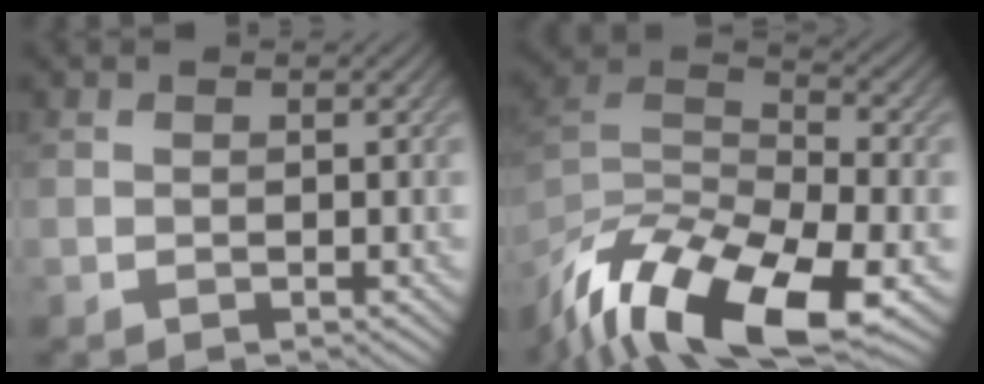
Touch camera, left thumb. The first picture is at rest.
{"total": 16.6, "force": [-10.9, 6.3, 10.9], "torque": [-0.261, -0.022, -0.196]}